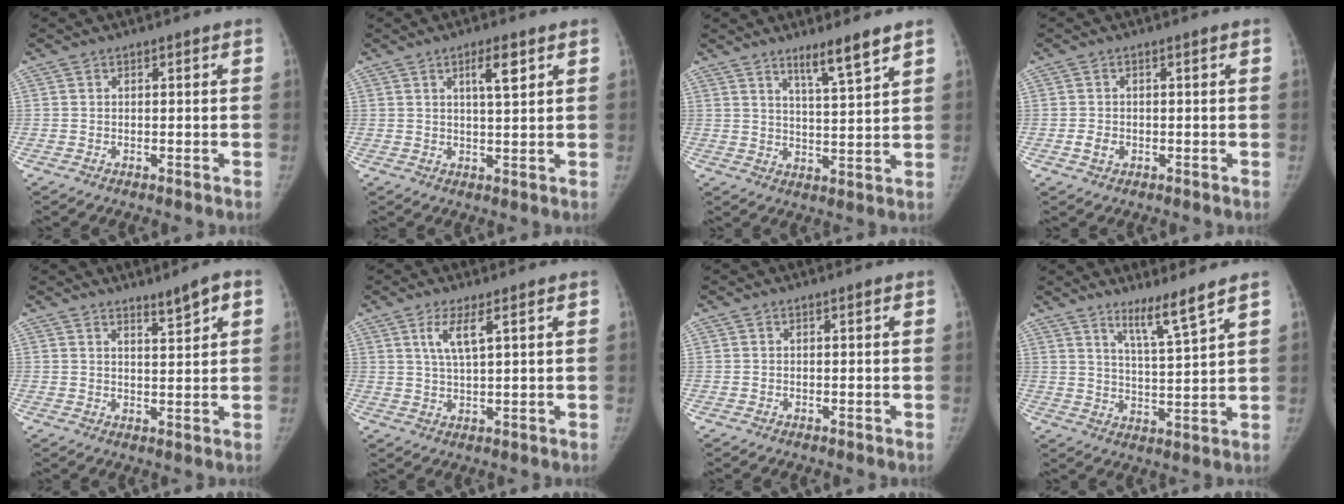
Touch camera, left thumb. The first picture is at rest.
{"total": 4.7, "force": [2.2, 1.0, 4.0], "torque": [-0.063, -0.011, 0.039]}
{"total": 6.6, "force": [4.9, 0.1, 4.5], "torque": [-0.071, -0.039, 0.084]}
{"total": 2.0, "force": [-0.6, 1.5, 1.1], "torque": [-0.018, 0.004, -0.009]}
{"total": 3.7, "force": [2.5, 0.5, 2.7], "torque": [-0.036, -0.021, 0.042]}
{"total": 4.5, "force": [2.1, 0.7, 3.9], "torque": [-0.083, -0.012, 0.047]}
{"total": 0.0}
{"total": 6.9, "force": [5.2, -0.5, 4.5], "torque": [-0.076, -0.051, 0.097]}